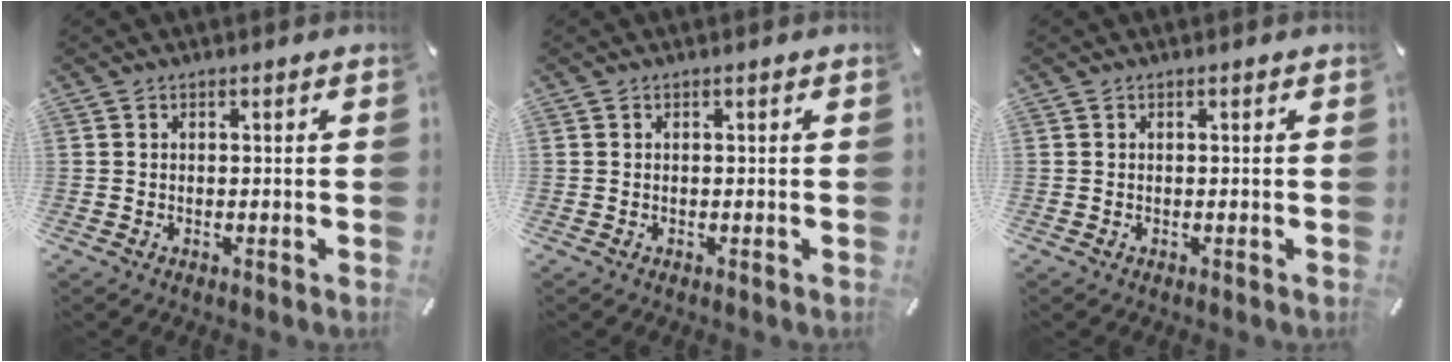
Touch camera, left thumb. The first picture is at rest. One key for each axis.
{"total": 0.0}
{"total": 0.0}